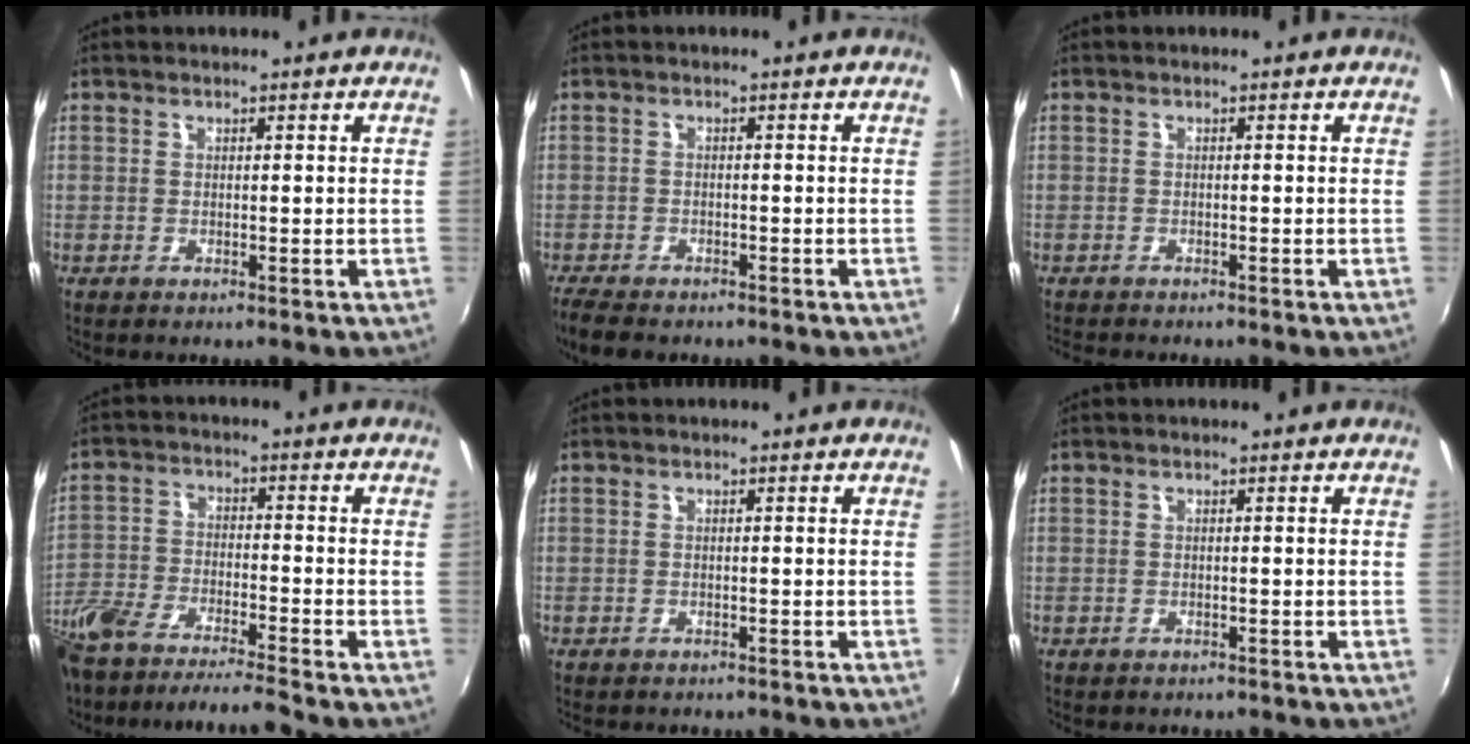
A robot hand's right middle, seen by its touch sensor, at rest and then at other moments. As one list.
[{"total": 5.6, "force": [-4.8, 1.6, 2.4], "torque": [-0.068, -0.024, -0.087]}, {"total": 2.4, "force": [-2.3, 0.4, 0.7], "torque": [-0.021, -0.014, -0.040]}, {"total": 13.3, "force": [-11.8, 0.9, 6.2], "torque": [-0.154, -0.025, -0.220]}, {"total": 2.5, "force": [-2.2, 0.8, 0.7], "torque": [-0.019, -0.011, -0.030]}, {"total": 1.9, "force": [-1.7, 0.7, 0.5], "torque": [-0.015, -0.009, -0.021]}]